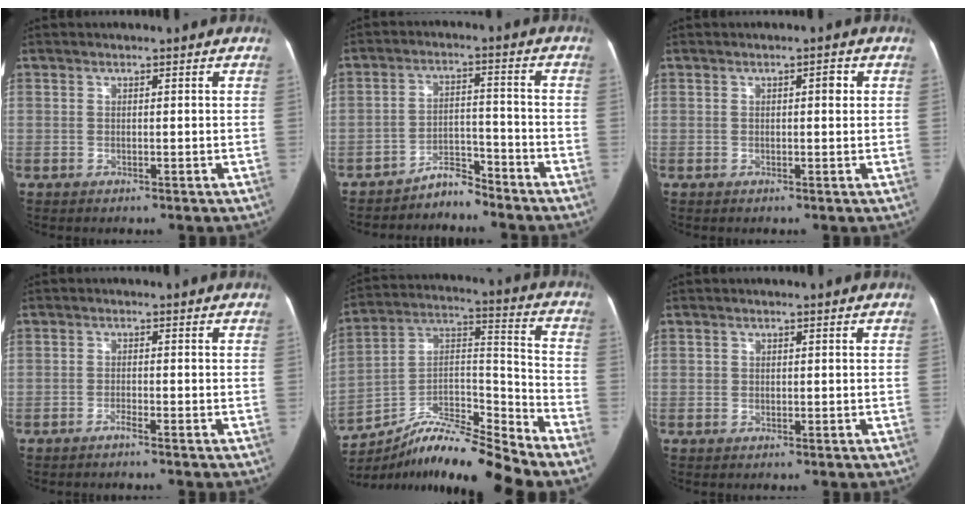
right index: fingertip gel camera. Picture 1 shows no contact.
{"total": 4.8, "force": [-4.6, 1.3, 0.7], "torque": [-0.007, 0.015, -0.077]}
{"total": 1.6, "force": [0.3, 0.7, 1.4], "torque": [-0.020, 0.012, 0.006]}
{"total": 1.2, "force": [-1.1, -0.1, 0.5], "torque": [-0.010, 0.001, -0.021]}
{"total": 15.2, "force": [-13.8, -0.1, 6.5], "torque": [-0.105, 0.059, -0.236]}
{"total": 0.8, "force": [0.1, 0.8, 0.2], "torque": [-0.002, 0.010, 0.002]}